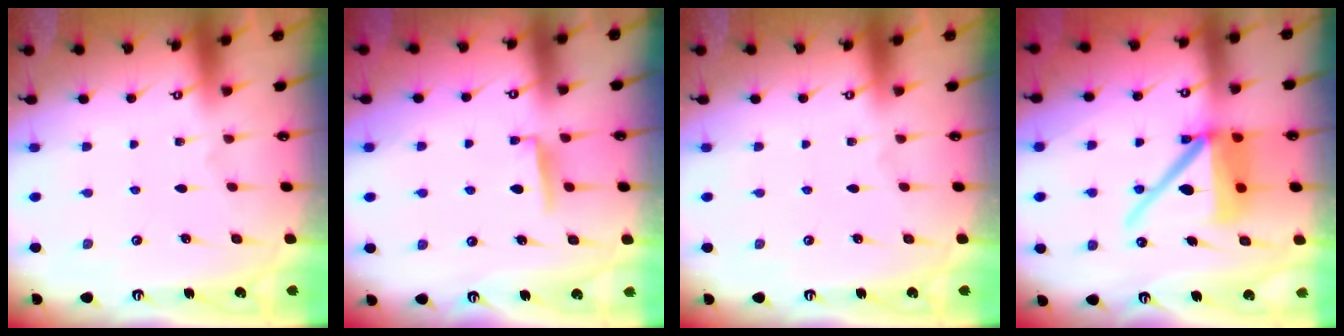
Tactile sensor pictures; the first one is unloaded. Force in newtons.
{"total": 4.7, "press": 4.7, "slide": 0.7}
{"total": 0.0}
{"total": 16.3, "press": 16.2, "slide": 2.1}